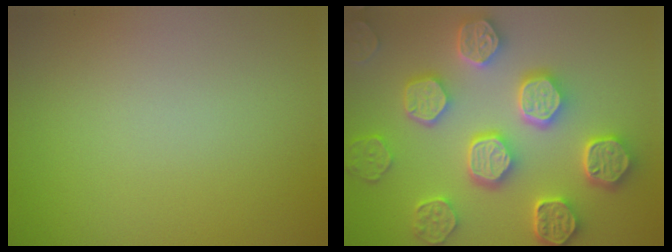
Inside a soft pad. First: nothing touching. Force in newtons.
{"total": 7.8, "press": 6.7, "slide": 3.9}